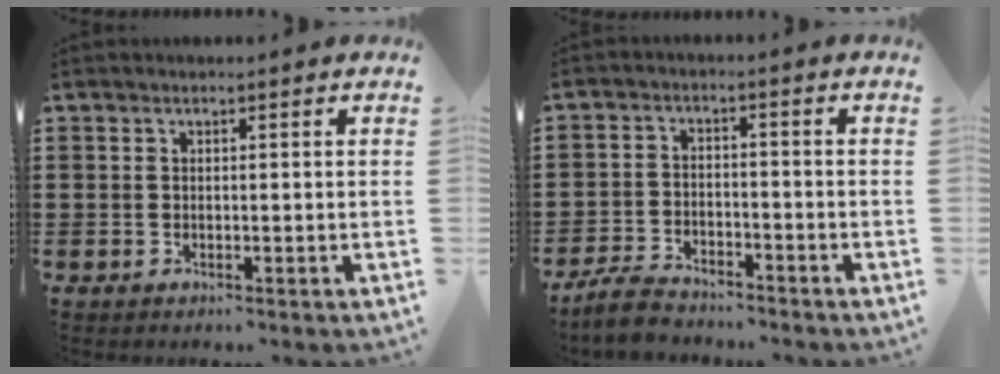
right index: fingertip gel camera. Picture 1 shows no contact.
{"total": 4.4, "force": [-4.2, 0.9, 1.0], "torque": [-0.035, 0.003, -0.087]}